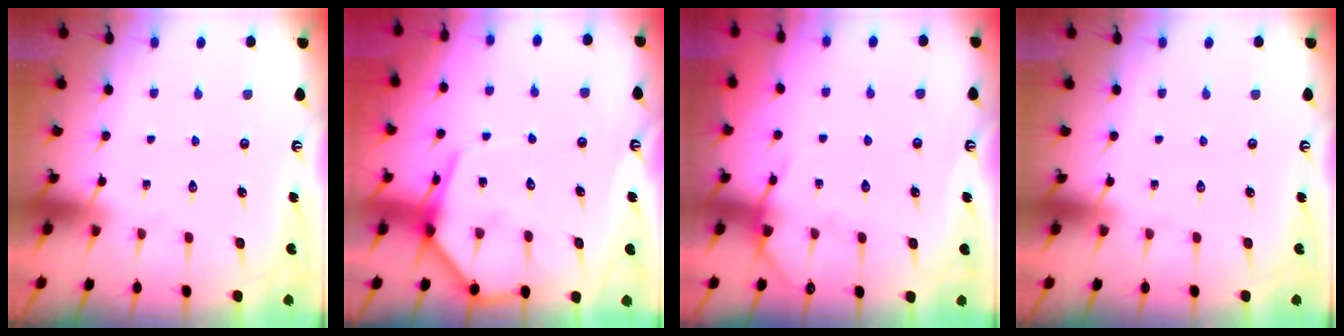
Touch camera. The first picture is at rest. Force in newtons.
{"total": 7.6, "press": 7.5, "slide": 0.9}
{"total": 5.3, "press": 5.3, "slide": 0.5}
{"total": 0.0}